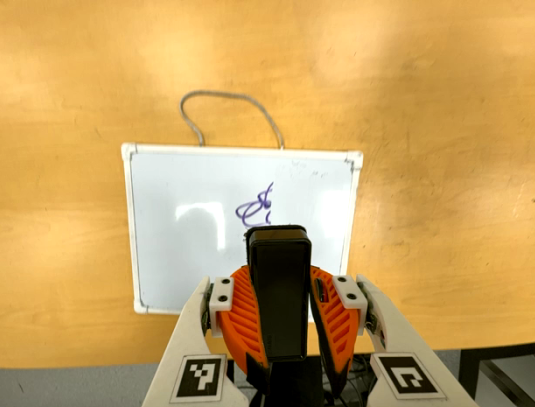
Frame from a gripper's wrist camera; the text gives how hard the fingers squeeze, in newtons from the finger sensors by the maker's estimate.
{"total": 10.4, "left": 8.2, "right": 12.7}